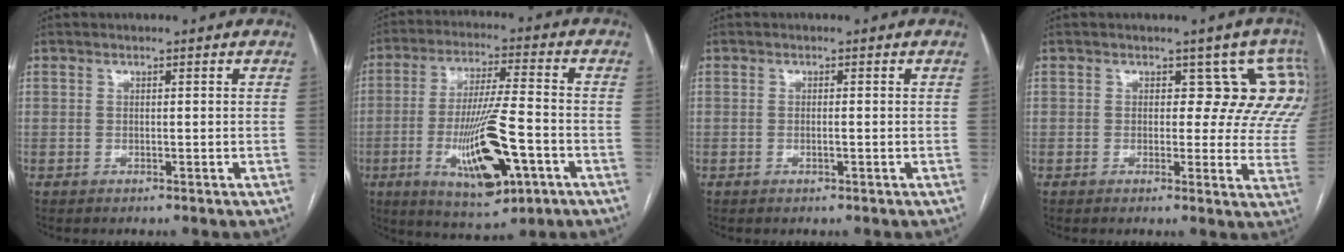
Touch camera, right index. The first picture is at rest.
{"total": 15.1, "force": [-5.0, 2.9, 14.0], "torque": [-0.260, -0.014, -0.076]}
{"total": 0.8, "force": [-0.2, 0.1, 0.7], "torque": [-0.016, -0.001, -0.003]}
{"total": 8.7, "force": [4.9, 5.0, 5.2], "torque": [-0.028, 0.003, 0.023]}